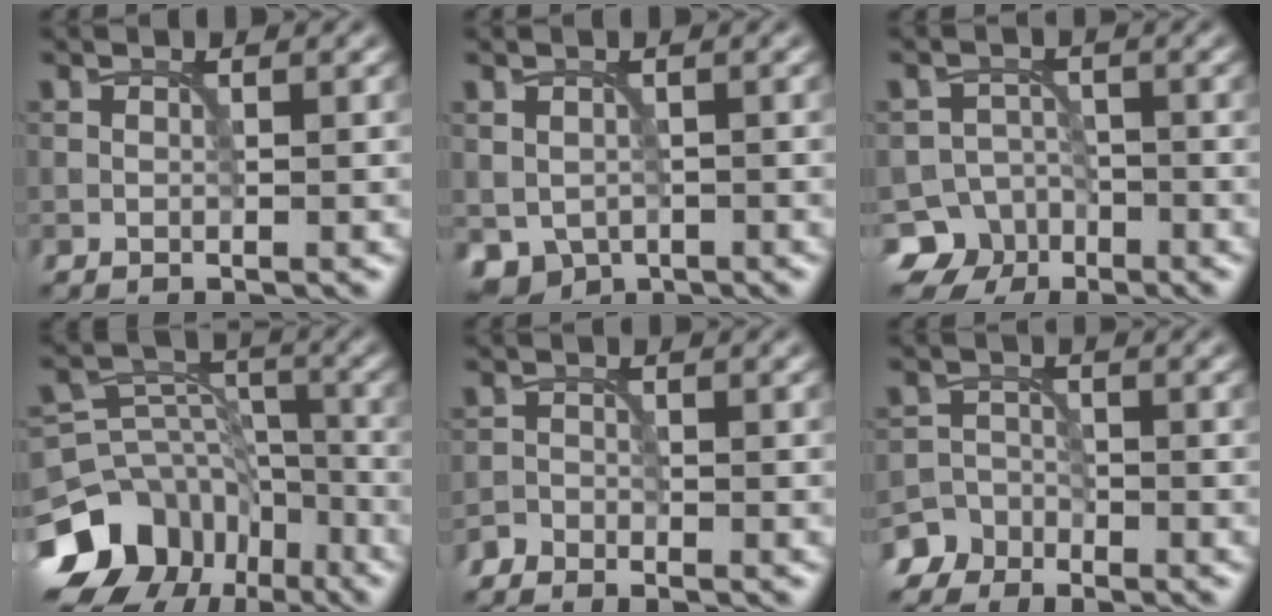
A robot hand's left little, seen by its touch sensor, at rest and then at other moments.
{"total": 2.1, "force": [-0.5, 1.8, 1.0], "torque": [-0.020, -0.012, -0.003]}
{"total": 6.9, "force": [-4.7, 5.1, 0.6], "torque": [0.010, -0.010, -0.083]}
{"total": 15.1, "force": [-9.5, 11.0, 4.1], "torque": [-0.110, -0.018, -0.144]}
{"total": 1.4, "force": [-1.4, 0.3, 0.0], "torque": [-0.004, 0.002, -0.033]}
{"total": 4.0, "force": [-3.4, 2.2, 0.0], "torque": [0.016, 0.002, -0.059]}